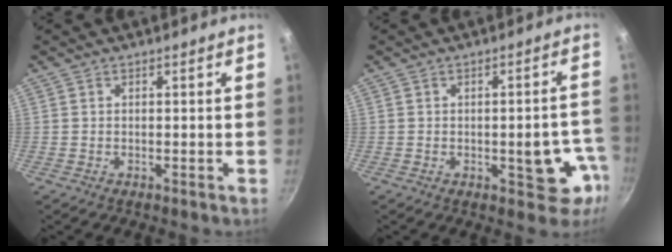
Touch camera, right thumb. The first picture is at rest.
{"total": 9.4, "force": [-2.9, 4.5, 7.7], "torque": [-0.036, 0.023, -0.033]}